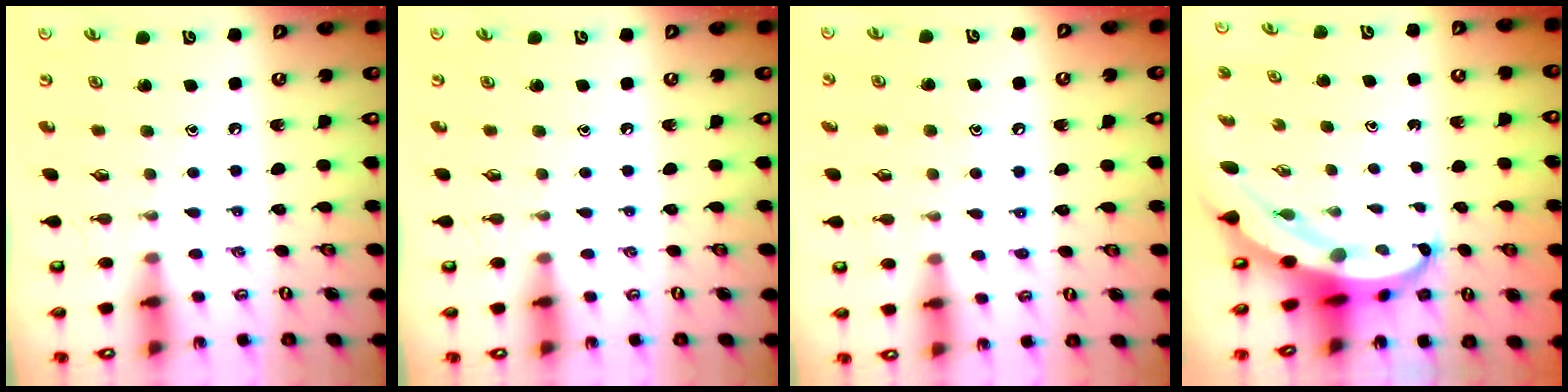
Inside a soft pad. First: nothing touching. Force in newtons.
{"total": 0.0}
{"total": 6.8, "press": 6.8, "slide": 0.3}
{"total": 7.3, "press": 7.2, "slide": 0.9}